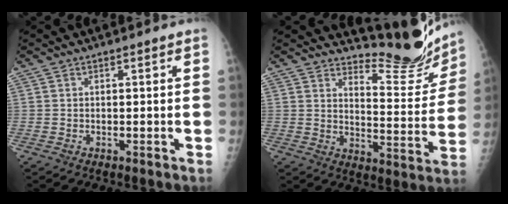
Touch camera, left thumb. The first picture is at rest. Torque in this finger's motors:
{"motor_torque": [-0.05, 0.06, -0.44, -0.41, 0.02]}